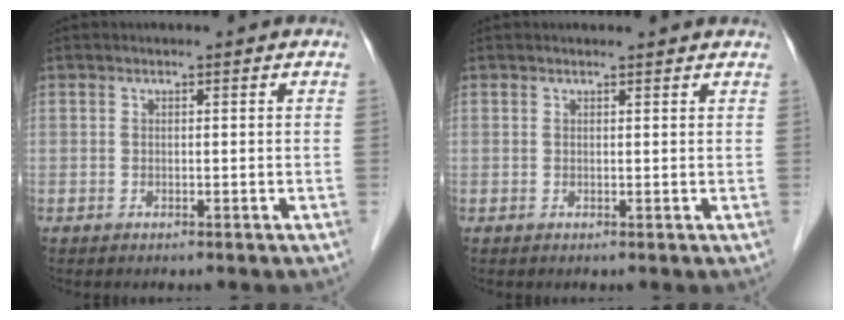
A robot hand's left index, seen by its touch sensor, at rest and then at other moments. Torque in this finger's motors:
{"motor_torque": [0.25, -0.23, -0.01, 0.00]}